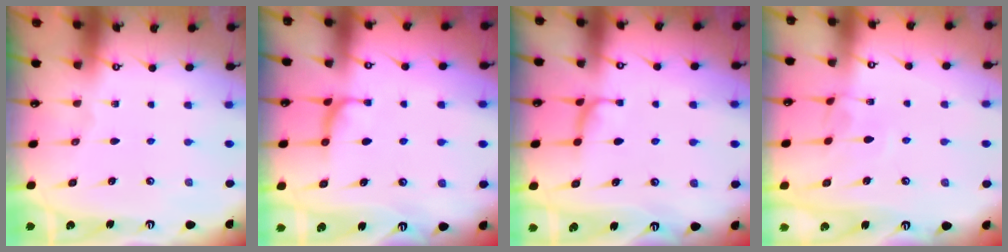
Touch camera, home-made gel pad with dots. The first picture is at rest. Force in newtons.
{"total": 1.0, "press": 0.9, "slide": 0.5}
{"total": 1.6, "press": 1.3, "slide": 0.8}
{"total": 3.0, "press": 3.0, "slide": 0.3}